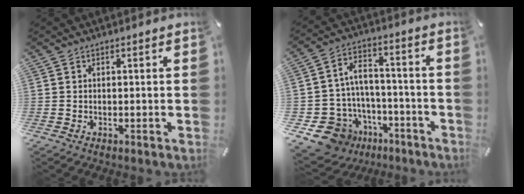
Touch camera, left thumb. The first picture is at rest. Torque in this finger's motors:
{"motor_torque": [0.90, 1.06, -0.01, 0.25, 0.06]}